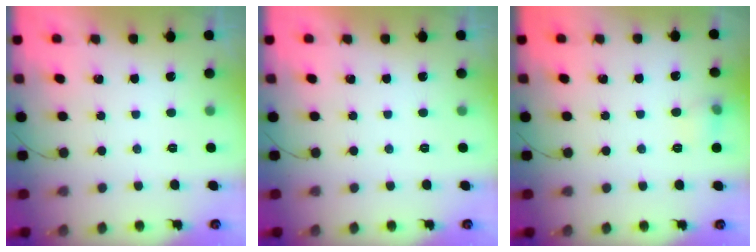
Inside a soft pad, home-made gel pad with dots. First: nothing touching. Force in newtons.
{"total": 0.0}
{"total": 5.9, "press": 5.7, "slide": 1.7}